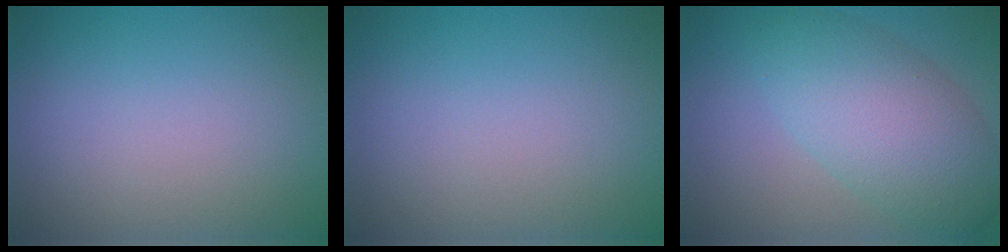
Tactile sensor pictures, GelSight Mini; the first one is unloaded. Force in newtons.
{"total": 0.0}
{"total": 7.0, "press": 7.0, "slide": 0.3}